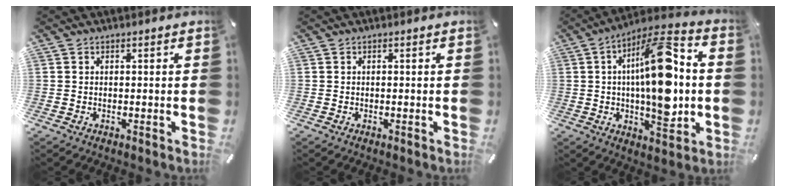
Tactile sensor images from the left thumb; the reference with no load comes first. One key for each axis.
{"total": 0.0}
{"total": 21.0, "fx": 1.3, "fy": 8.6, "fz": 19.1, "tx": -0.312, "ty": 0.002, "tz": 0.020}